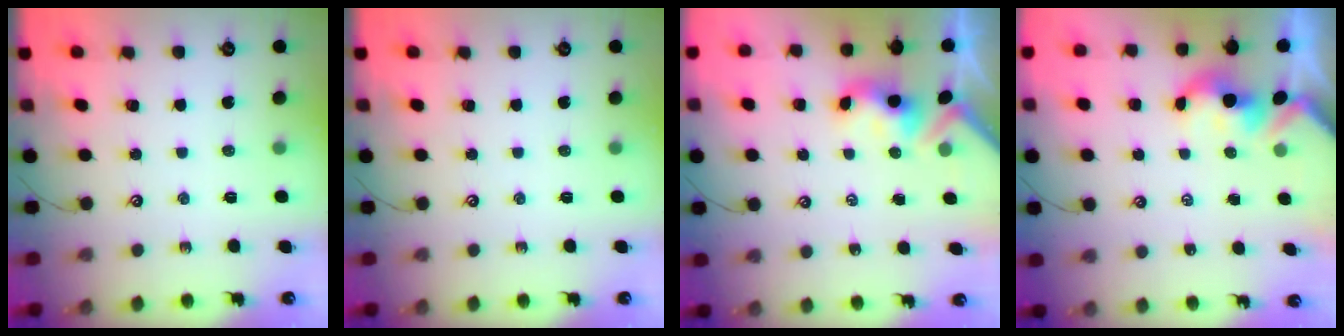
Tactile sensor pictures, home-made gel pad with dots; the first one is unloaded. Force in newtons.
{"total": 0.0}
{"total": 3.6, "press": 3.6, "slide": 0.4}
{"total": 1.7, "press": 1.7, "slide": 0.2}